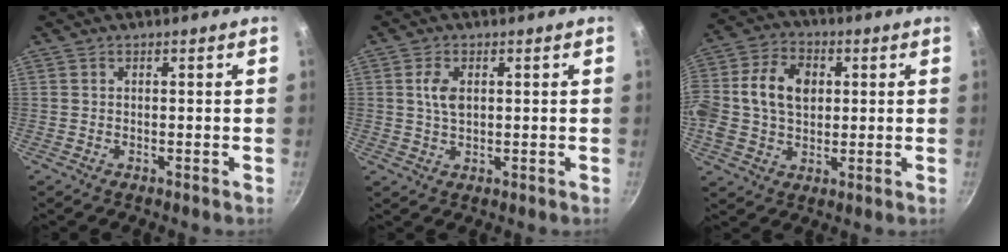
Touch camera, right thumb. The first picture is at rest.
{"total": 4.0, "force": [0.9, 2.4, 3.1], "torque": [-0.054, 0.000, 0.018]}
{"total": 15.2, "force": [1.9, 11.1, 10.2], "torque": [-0.188, 0.023, 0.020]}